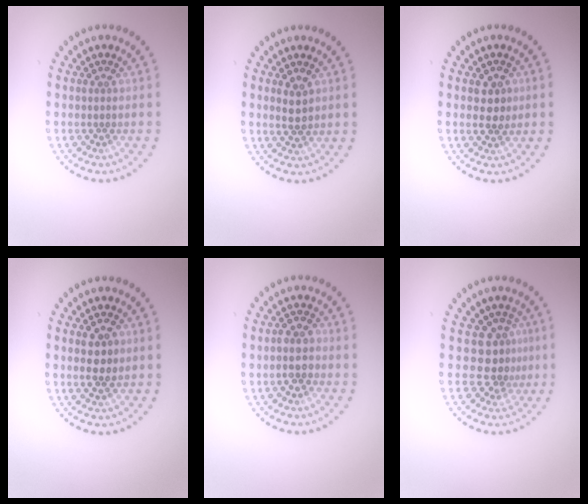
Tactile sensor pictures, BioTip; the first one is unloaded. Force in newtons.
{"total": 1.9, "press": 1.8, "slide": 0.3}
{"total": 2.2, "press": 2.2, "slide": 0.3}
{"total": 2.4, "press": 2.3, "slide": 0.4}
{"total": 2.4, "press": 2.2, "slide": 1.0}
{"total": 2.9, "press": 2.1, "slide": 2.0}